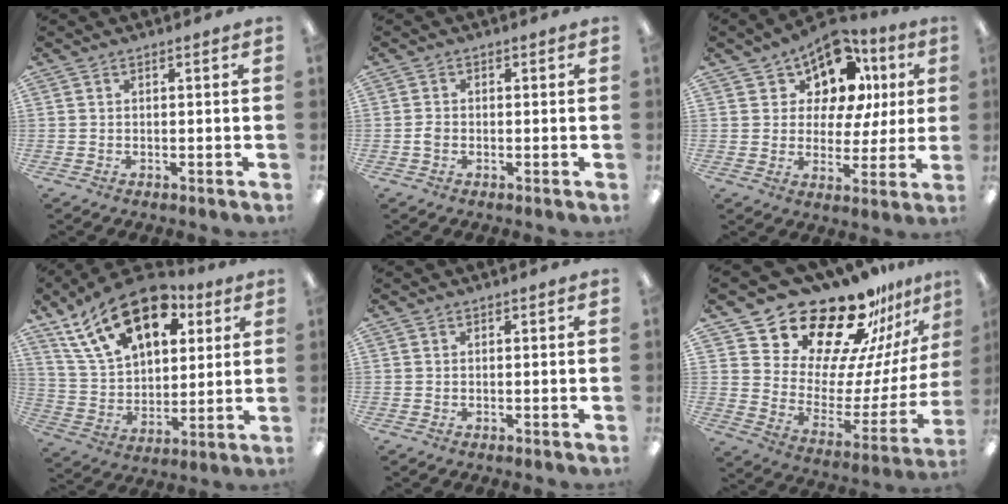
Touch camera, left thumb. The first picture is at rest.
{"total": 1.8, "force": [-0.5, 1.4, 0.9], "torque": [-0.017, 0.005, -0.011]}
{"total": 13.2, "force": [8.1, 8.4, 6.2], "torque": [-0.109, -0.047, 0.149]}
{"total": 21.2, "force": [11.9, 12.0, 12.8], "torque": [-0.221, -0.050, 0.211]}
{"total": 0.0}
{"total": 22.3, "force": [18.8, 9.2, 7.7], "torque": [-0.110, -0.155, 0.333]}